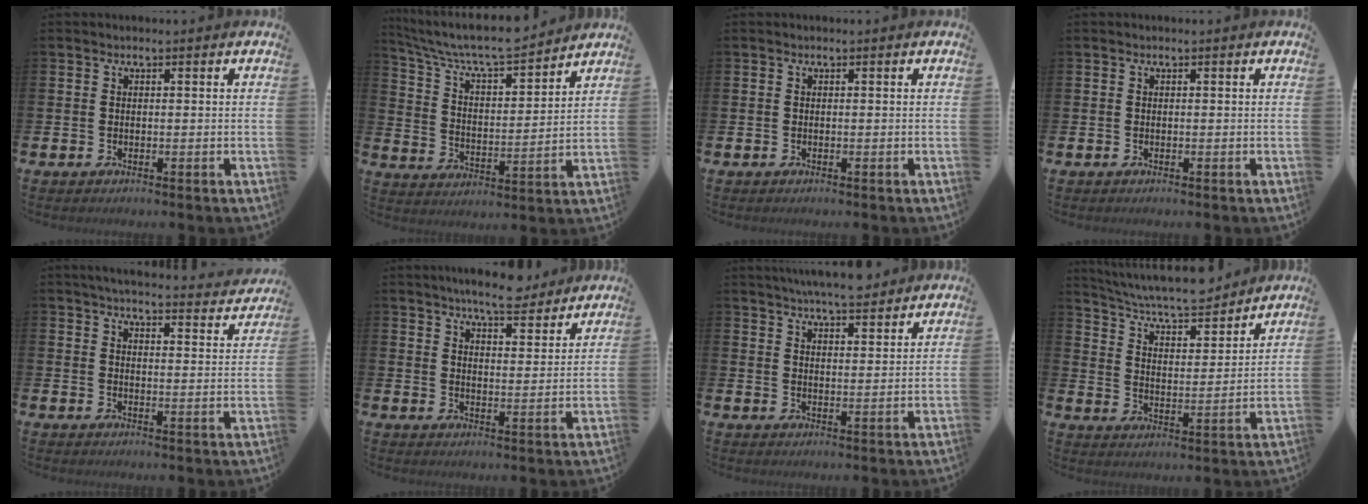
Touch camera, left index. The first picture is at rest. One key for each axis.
{"total": 7.8, "fx": 7.3, "fy": 1.2, "fz": 2.4, "tx": -0.085, "ty": -0.050, "tz": 0.127}
{"total": 0.0}
{"total": 0.0}
{"total": 4.7, "fx": 4.6, "fy": 0.4, "fz": 1.1, "tx": -0.024, "ty": -0.035, "tz": 0.077}
{"total": 6.7, "fx": 6.4, "fy": 1.0, "fz": 1.6, "tx": -0.039, "ty": -0.033, "tz": 0.114}
{"total": 5.8, "fx": 5.7, "fy": 0.4, "fz": 1.2, "tx": -0.027, "ty": -0.024, "tz": 0.102}
{"total": 7.3, "fx": 7.0, "fy": 1.0, "fz": 2.0, "tx": -0.073, "ty": -0.047, "tz": 0.122}